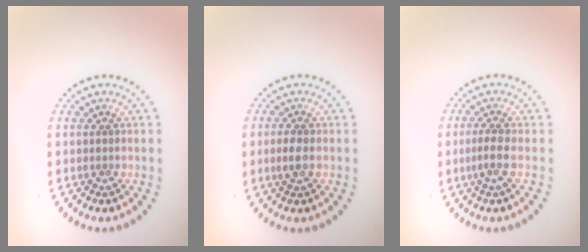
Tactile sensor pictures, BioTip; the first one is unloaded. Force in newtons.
{"total": 1.5, "press": 1.5, "slide": 0.3}
{"total": 1.6, "press": 1.4, "slide": 0.9}